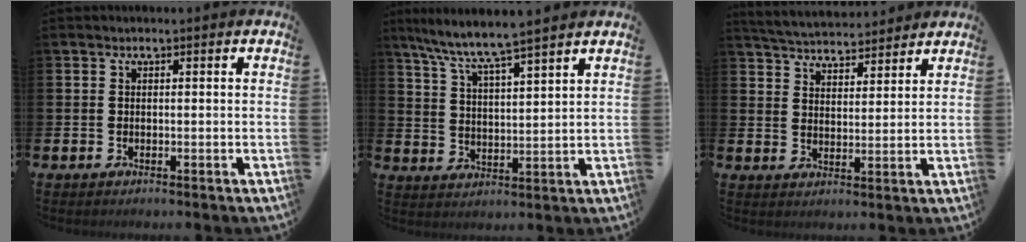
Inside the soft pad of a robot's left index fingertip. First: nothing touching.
{"total": 6.7, "force": [6.4, -0.5, 2.0], "torque": [-0.066, -0.041, 0.109]}
{"total": 5.0, "force": [5.0, 0.8, 0.2], "torque": [-0.028, -0.027, 0.090]}